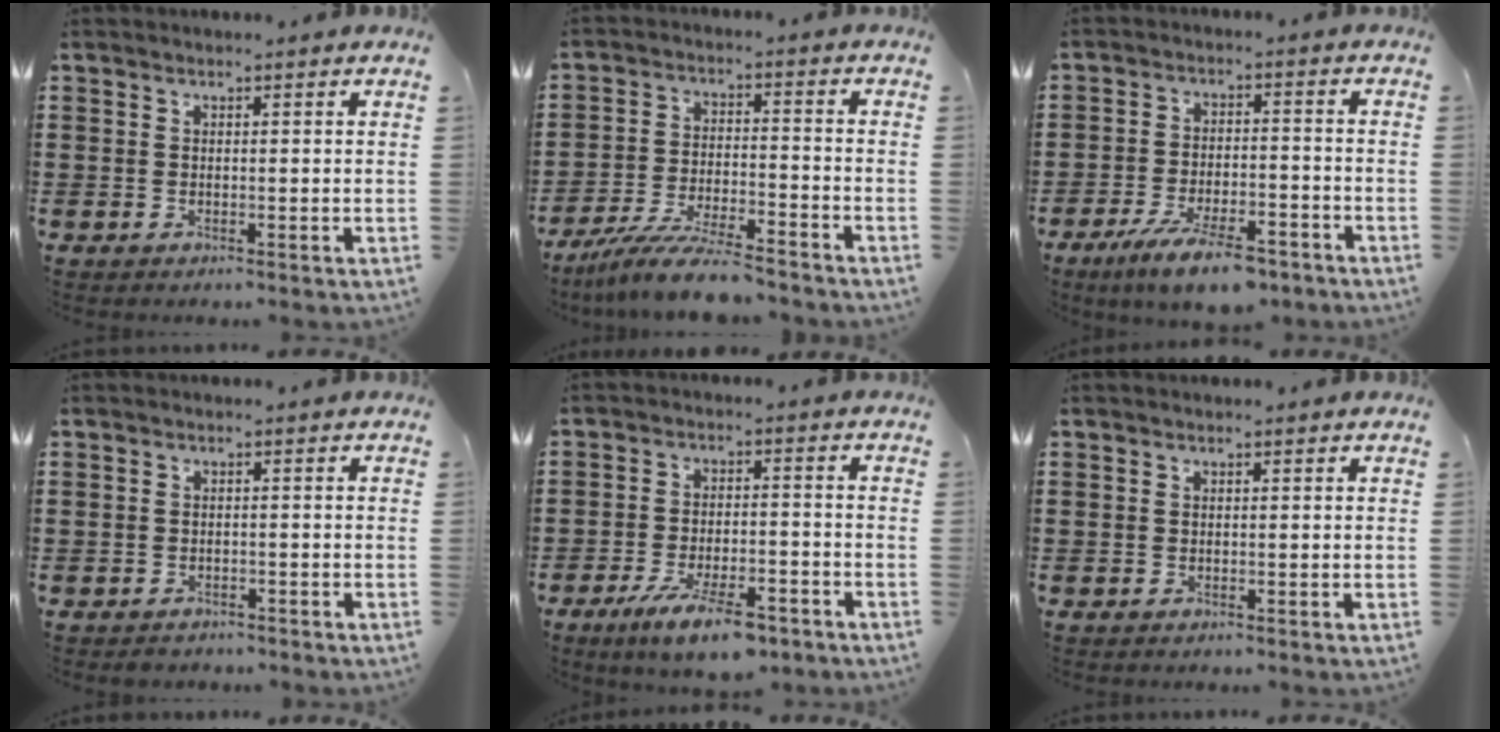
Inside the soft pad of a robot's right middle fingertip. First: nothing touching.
{"total": 8.7, "force": [-7.9, 0.5, 3.6], "torque": [-0.070, 0.006, -0.151]}
{"total": 8.5, "force": [-6.5, 2.0, 5.1], "torque": [-0.098, 0.005, -0.120]}
{"total": 1.3, "force": [-1.1, 0.6, -0.1], "torque": [0.000, 0.005, -0.027]}
{"total": 8.1, "force": [-5.8, 2.1, 5.3], "torque": [-0.098, 0.001, -0.103]}
{"total": 0.0}